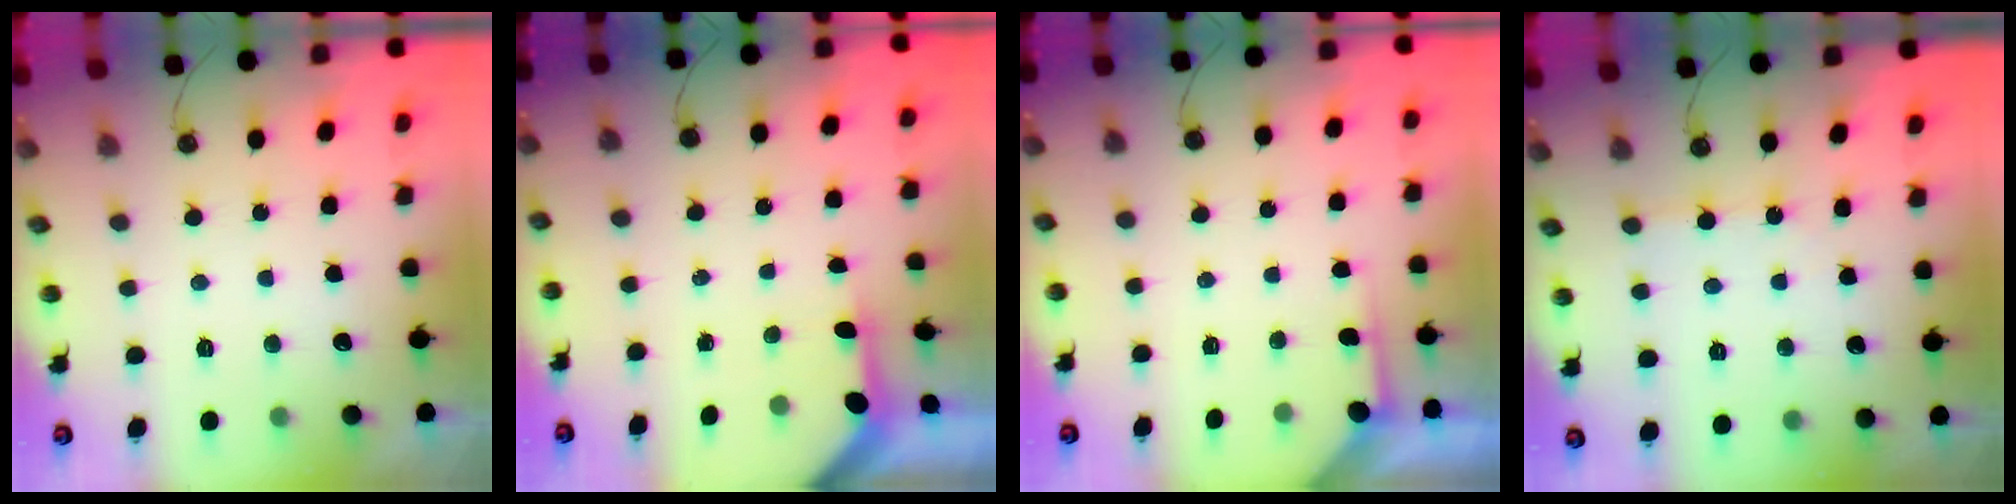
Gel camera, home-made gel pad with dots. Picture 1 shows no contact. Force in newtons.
{"total": 3.0, "press": 3.0, "slide": 0.2}
{"total": 2.9, "press": 2.8, "slide": 0.4}
{"total": 3.8, "press": 3.8, "slide": 0.7}